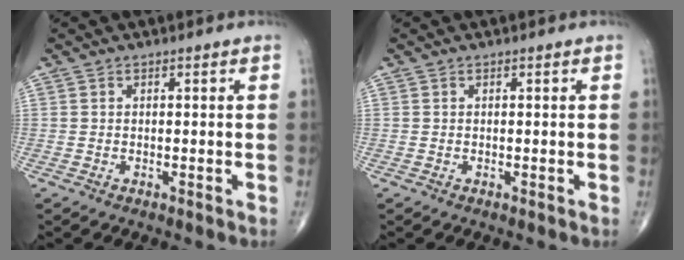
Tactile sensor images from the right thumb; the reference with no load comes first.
{"total": 0.0}